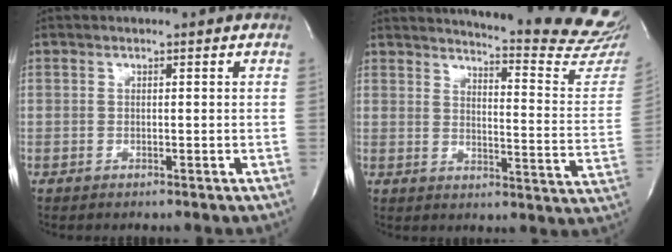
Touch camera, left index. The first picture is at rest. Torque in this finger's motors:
{"motor_torque": [0.24, -0.23, 0.41, 0.06]}